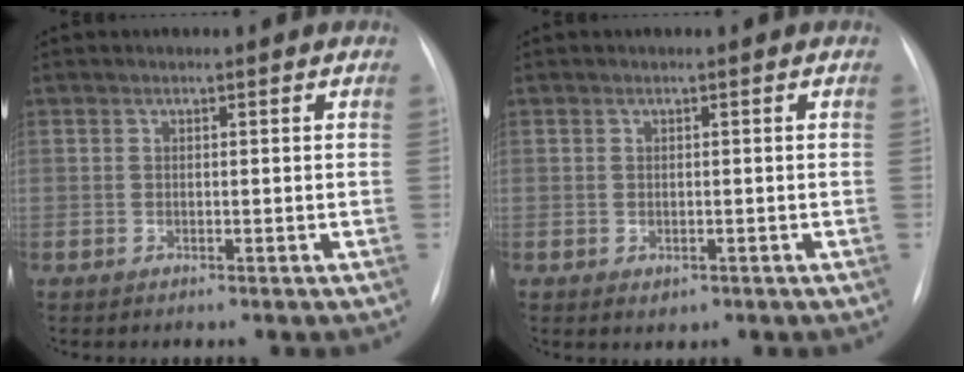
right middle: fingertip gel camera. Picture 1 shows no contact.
{"total": 1.3, "force": [-0.5, 1.0, 0.7], "torque": [-0.008, 0.000, 0.001]}